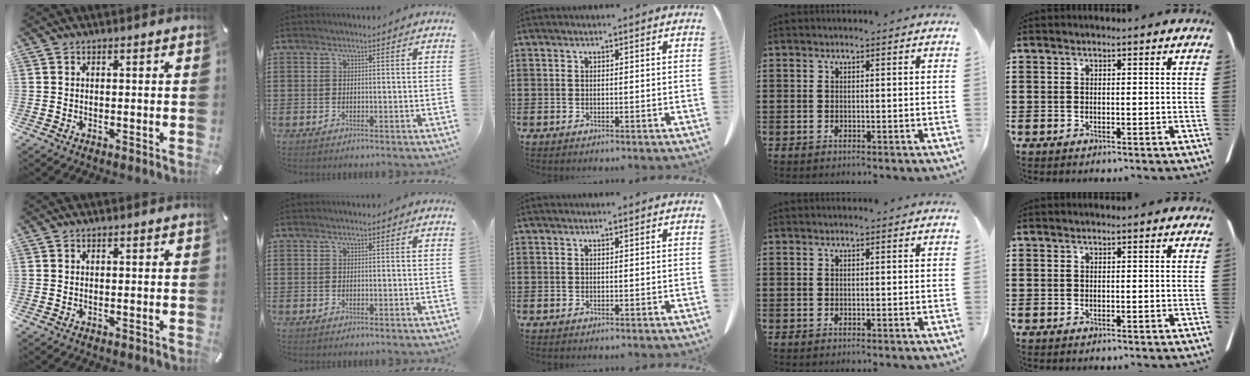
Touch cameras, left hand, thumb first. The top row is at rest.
{}